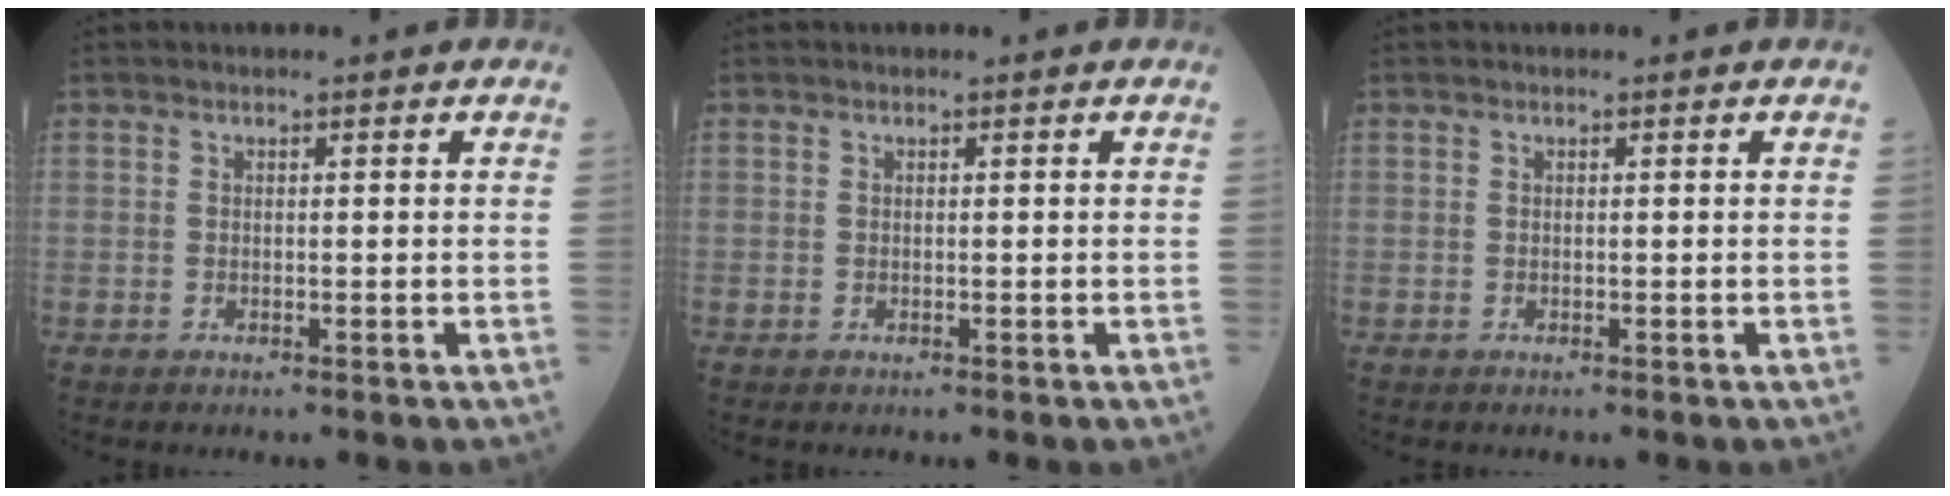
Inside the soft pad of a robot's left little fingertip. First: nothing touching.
{"total": 0.0}
{"total": 0.0}